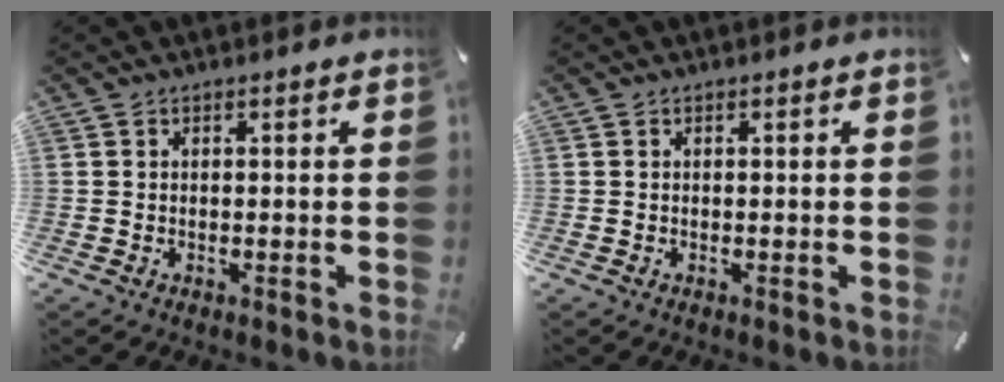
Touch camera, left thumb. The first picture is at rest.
{"total": 0.0}